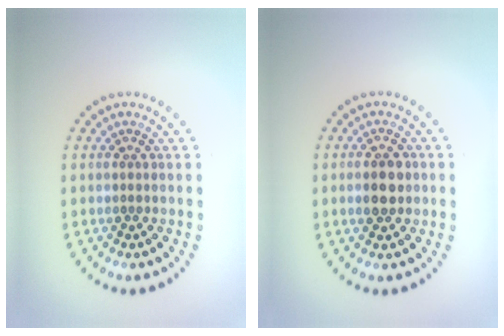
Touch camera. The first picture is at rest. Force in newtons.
{"total": 2.8, "press": 2.8, "slide": 0.1}